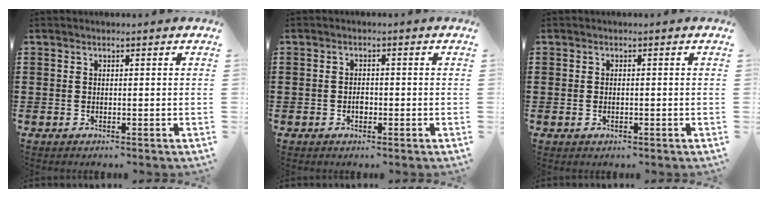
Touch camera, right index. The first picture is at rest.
{"total": 1.5, "force": [-0.5, 1.0, 1.1], "torque": [-0.021, 0.002, -0.009]}
{"total": 0.7, "force": [-0.2, 0.5, 0.5], "torque": [-0.012, 0.002, -0.005]}